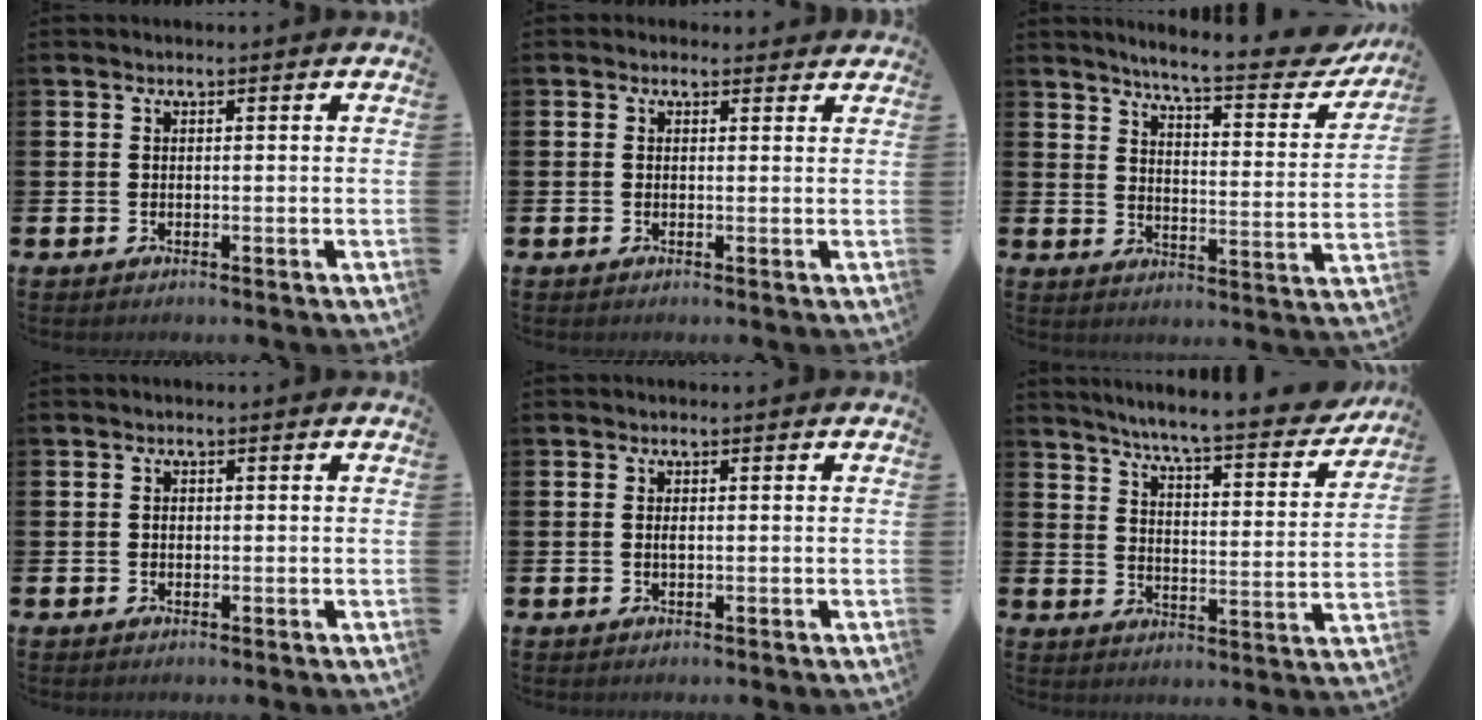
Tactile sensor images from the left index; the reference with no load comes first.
{"total": 0.7, "force": [0.5, 0.5, 0.2], "torque": [0.004, 0.004, 0.006]}
{"total": 7.2, "force": [6.6, 0.6, 2.9], "torque": [-0.067, -0.053, 0.107]}
{"total": 0.7, "force": [0.0, 0.6, 0.4], "torque": [0.006, -0.001, -0.003]}
{"total": 0.7, "force": [0.1, 0.2, 0.6], "torque": [-0.007, -0.003, 0.001]}
{"total": 7.1, "force": [6.6, 0.0, 2.7], "torque": [-0.063, -0.058, 0.104]}